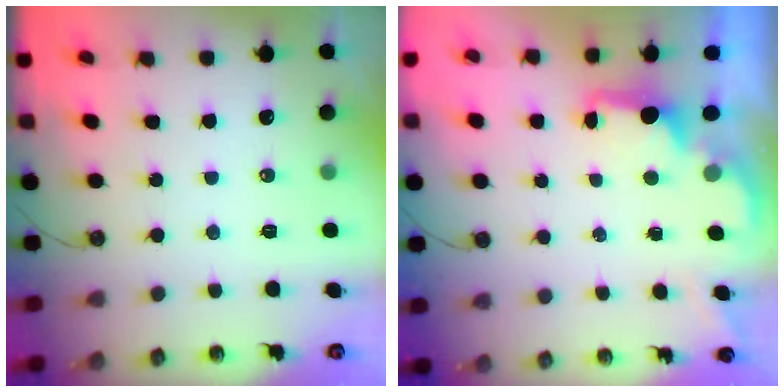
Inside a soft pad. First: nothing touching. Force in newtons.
{"total": 1.6, "press": 1.4, "slide": 0.7}